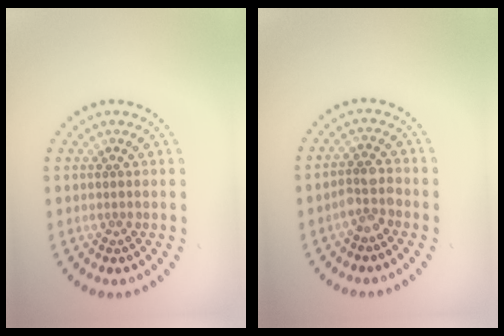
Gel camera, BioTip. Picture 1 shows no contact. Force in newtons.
{"total": 2.3, "press": 2.0, "slide": 1.1}